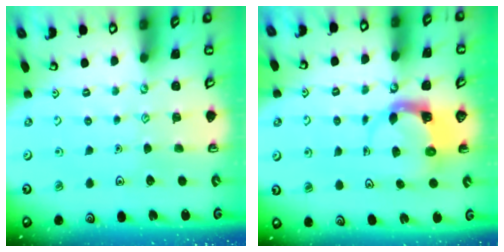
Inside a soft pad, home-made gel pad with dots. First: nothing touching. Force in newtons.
{"total": 4.0, "press": 3.9, "slide": 0.6}